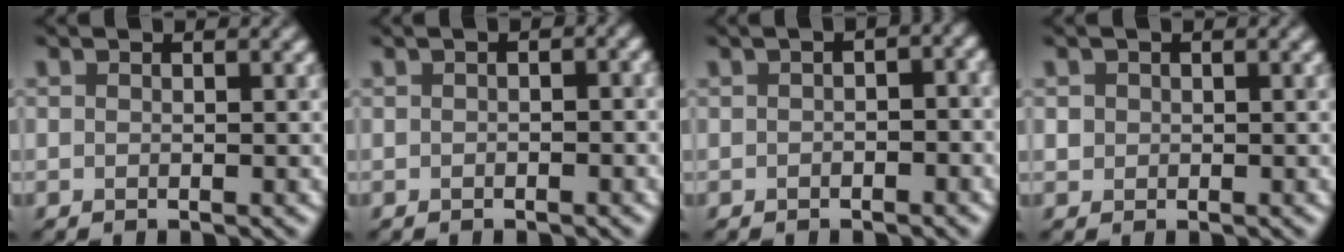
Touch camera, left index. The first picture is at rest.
{"total": 1.8, "force": [0.1, 0.8, 1.5], "torque": [-0.018, 0.003, -0.002]}
{"total": 3.4, "force": [0.1, 1.9, 2.9], "torque": [-0.022, 0.008, -0.006]}
{"total": 0.8, "force": [0.1, 0.8, 0.2], "torque": [0.003, -0.002, 0.001]}